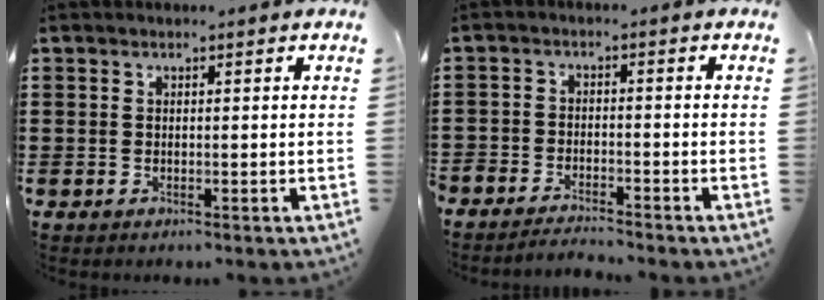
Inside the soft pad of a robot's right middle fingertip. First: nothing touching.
{"total": 3.4, "force": [-3.3, 0.7, -0.5], "torque": [-0.001, 0.002, -0.074]}